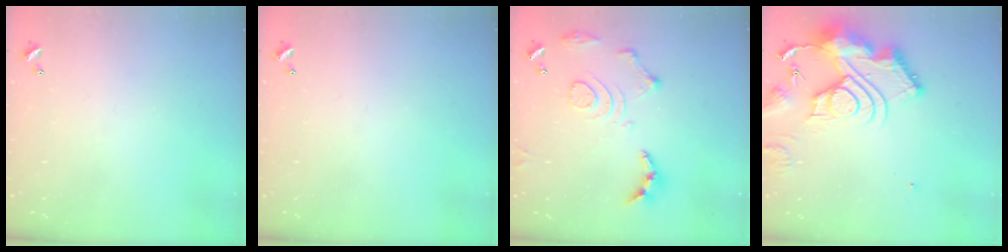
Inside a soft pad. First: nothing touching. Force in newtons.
{"total": 0.0}
{"total": 13.7, "press": 13.6, "slide": 1.4}
{"total": 21.1, "press": 21.0, "slide": 2.1}